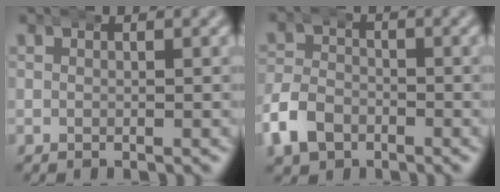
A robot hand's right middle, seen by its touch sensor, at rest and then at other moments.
{"total": 4.3, "force": [-2.1, 3.3, 1.7], "torque": [-0.044, 0.001, -0.043]}